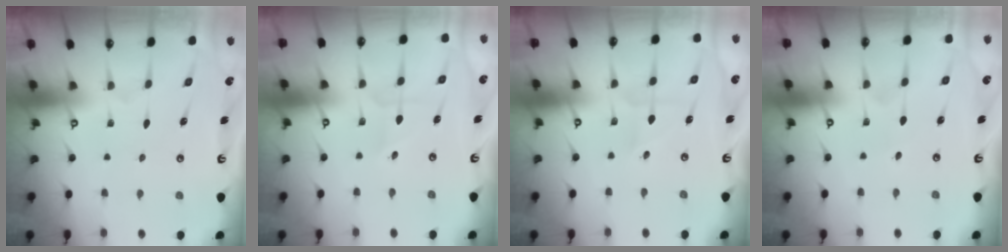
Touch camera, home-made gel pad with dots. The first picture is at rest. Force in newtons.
{"total": 3.0, "press": 3.0, "slide": 0.2}
{"total": 2.7, "press": 2.6, "slide": 0.3}
{"total": 2.9, "press": 2.9, "slide": 0.2}